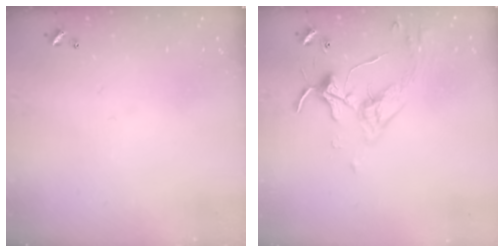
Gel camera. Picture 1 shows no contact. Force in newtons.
{"total": 3.3, "press": 3.2, "slide": 0.7}